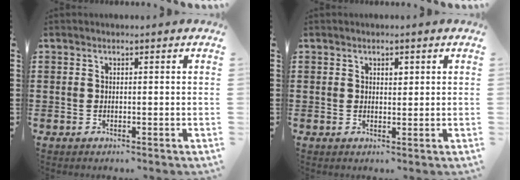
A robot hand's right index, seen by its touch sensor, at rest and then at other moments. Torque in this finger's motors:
{"motor_torque": [0.25, -0.32, 0.01, 0.03]}